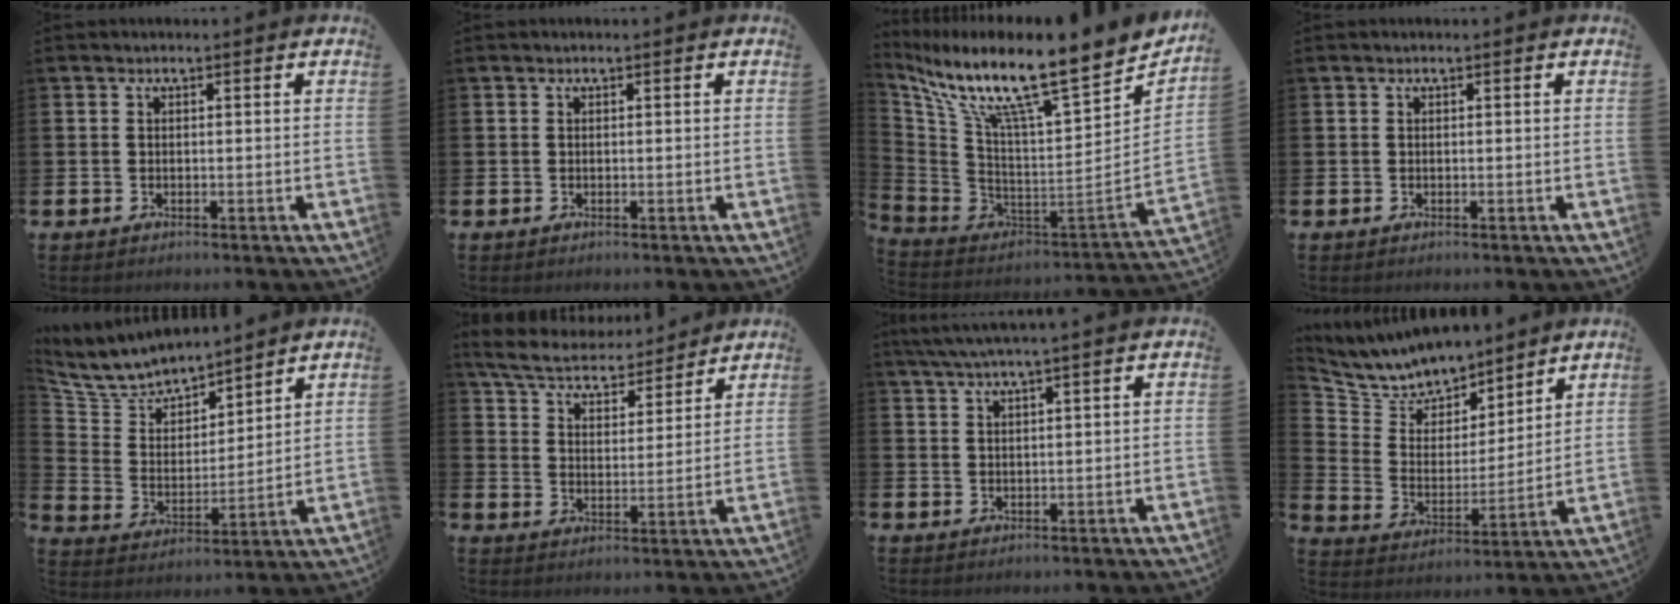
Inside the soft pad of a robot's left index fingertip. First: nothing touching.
{"total": 0.0}
{"total": 11.3, "force": [8.9, 1.9, 6.7], "torque": [-0.135, -0.090, 0.140]}
{"total": 0.0}
{"total": 7.1, "force": [6.8, 1.7, 0.7], "torque": [-0.057, -0.055, 0.118]}
{"total": 6.6, "force": [6.2, 1.6, 1.6], "torque": [-0.060, -0.043, 0.108]}
{"total": 3.5, "force": [3.1, -0.5, 1.7], "torque": [-0.043, -0.002, 0.057]}
{"total": 7.5, "force": [7.2, 2.0, -0.3], "torque": [-0.044, -0.066, 0.129]}